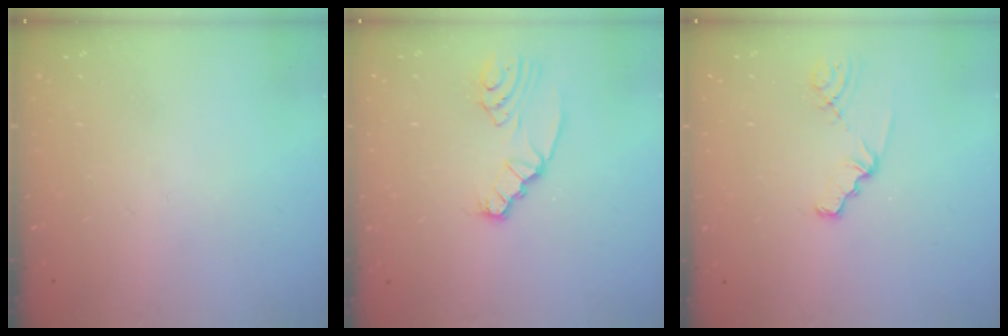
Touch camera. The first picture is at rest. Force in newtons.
{"total": 2.8, "press": 2.8, "slide": 0.3}
{"total": 1.8, "press": 1.8, "slide": 0.3}